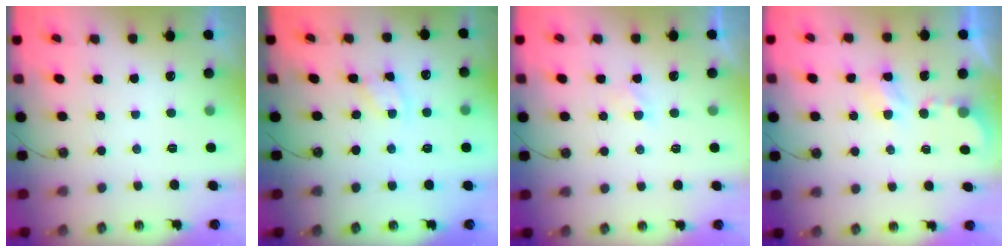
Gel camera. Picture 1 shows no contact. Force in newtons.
{"total": 1.9, "press": 1.9, "slide": 0.3}
{"total": 1.5, "press": 1.4, "slide": 0.4}
{"total": 3.9, "press": 3.8, "slide": 0.6}